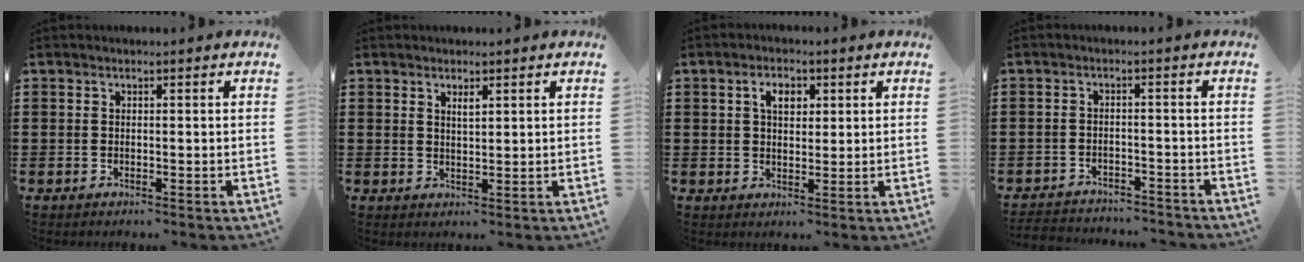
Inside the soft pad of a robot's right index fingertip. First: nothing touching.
{"total": 1.6, "force": [1.1, 0.5, 1.0], "torque": [-0.020, 0.003, 0.019]}
{"total": 3.4, "force": [1.2, 2.2, 2.4], "torque": [-0.047, 0.010, 0.016]}
{"total": 2.8, "force": [-2.8, 0.3, -0.1], "torque": [-0.006, -0.001, -0.061]}